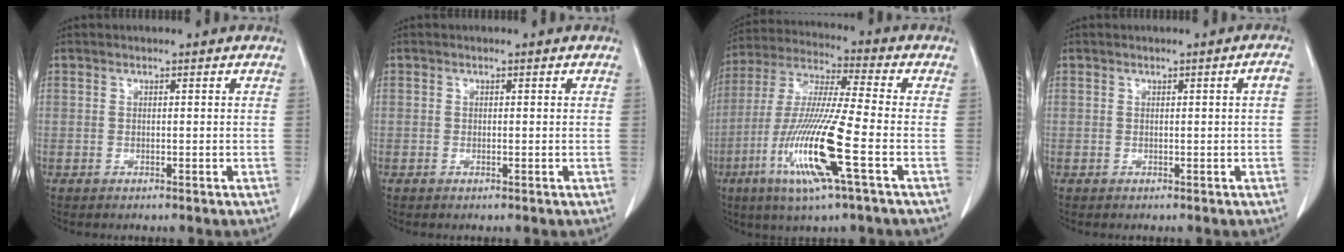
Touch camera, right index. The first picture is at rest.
{"total": 0.0}
{"total": 15.8, "force": [-5.6, 0.1, 14.8], "torque": [-0.309, -0.020, -0.108]}
{"total": 1.3, "force": [0.0, -0.1, 1.3], "torque": [-0.016, 0.003, 0.002]}